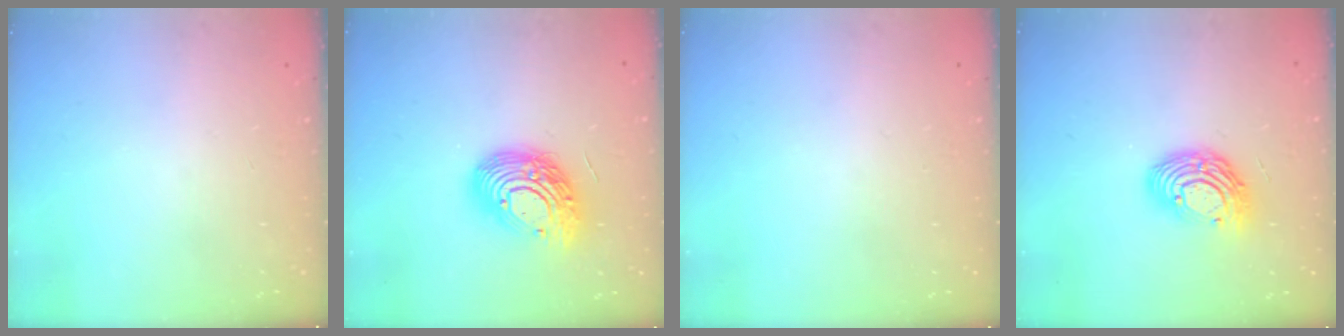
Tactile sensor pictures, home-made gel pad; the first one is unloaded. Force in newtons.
{"total": 16.1, "press": 16.0, "slide": 1.3}
{"total": 0.0}
{"total": 12.1, "press": 12.1, "slide": 1.0}